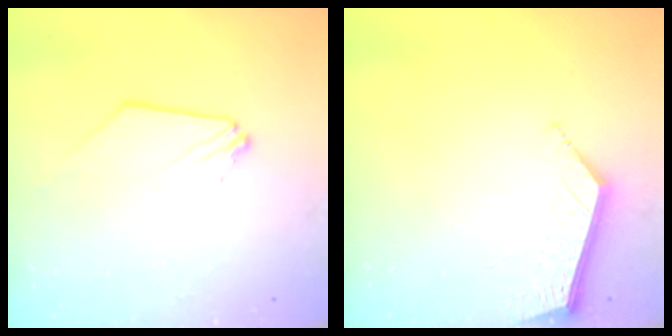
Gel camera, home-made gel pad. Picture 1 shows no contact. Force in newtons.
{"total": 6.3, "press": 6.3, "slide": 0.5}